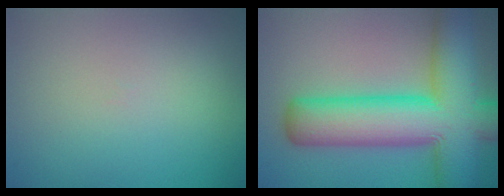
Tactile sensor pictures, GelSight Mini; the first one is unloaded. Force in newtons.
{"total": 12.8, "press": 12.8, "slide": 0.5}